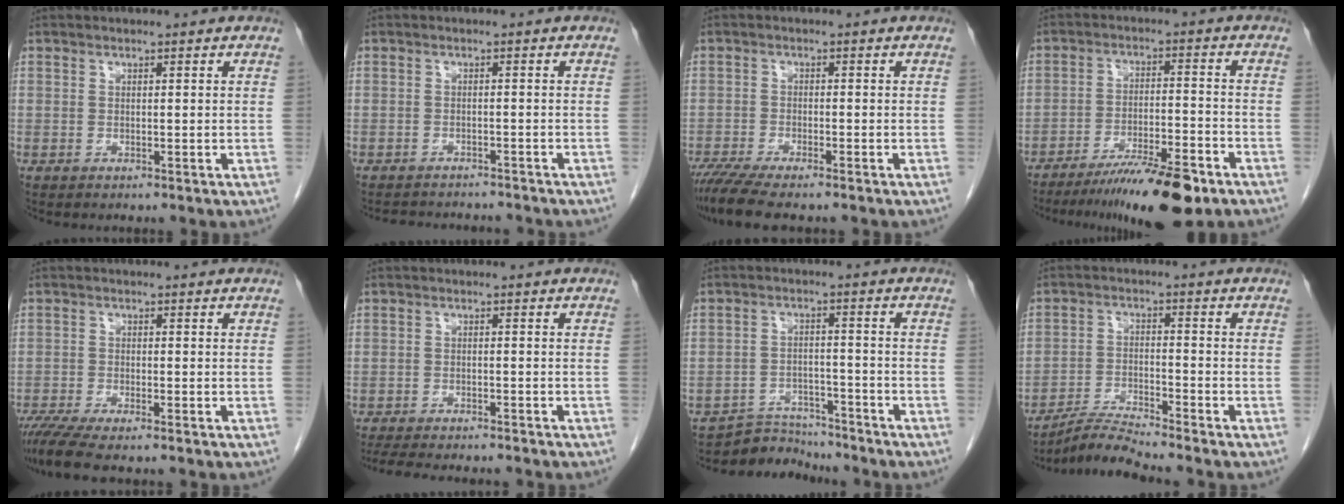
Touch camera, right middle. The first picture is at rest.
{"total": 7.7, "force": [-7.3, 1.7, 1.8], "torque": [-0.025, 0.003, -0.091]}
{"total": 7.4, "force": [-6.1, 0.8, 4.1], "torque": [-0.065, -0.015, -0.101]}
{"total": 12.5, "force": [-9.0, 1.4, 8.6], "torque": [-0.134, -0.019, -0.147]}
{"total": 5.9, "force": [-4.9, 0.2, 3.4], "torque": [-0.055, -0.014, -0.084]}
{"total": 11.8, "force": [-10.5, 2.0, 5.0], "torque": [-0.077, -0.013, -0.142]}
{"total": 5.8, "force": [-5.6, 1.2, -0.9], "torque": [0.018, 0.010, -0.092]}
{"total": 5.4, "force": [-5.1, -1.5, 0.8], "torque": [-0.022, -0.016, -0.096]}